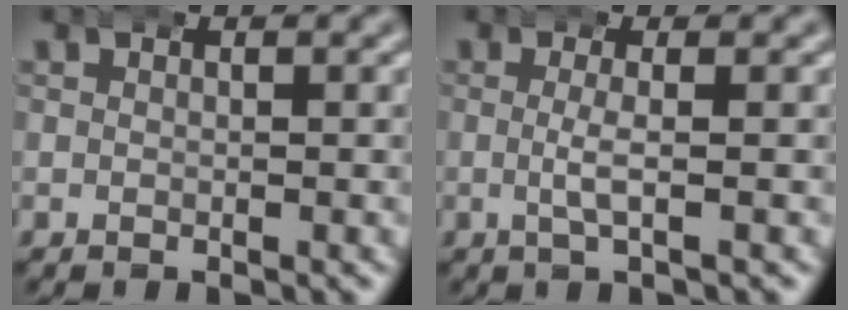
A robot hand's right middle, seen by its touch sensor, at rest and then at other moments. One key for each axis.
{"total": 2.0, "fx": -0.2, "fy": 0.0, "fz": 2.0, "tx": -0.036, "ty": -0.001, "tz": -0.004}